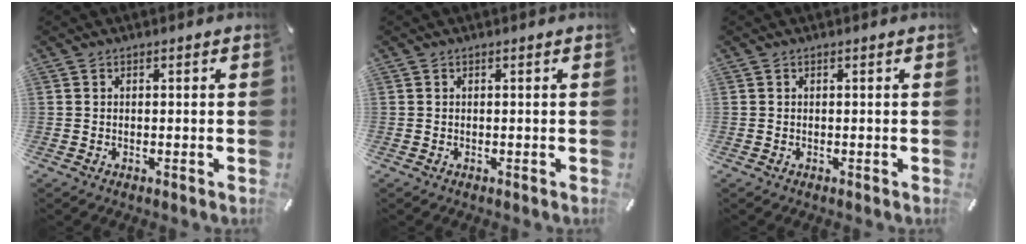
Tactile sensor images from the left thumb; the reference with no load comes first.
{"total": 0.0}
{"total": 0.0}